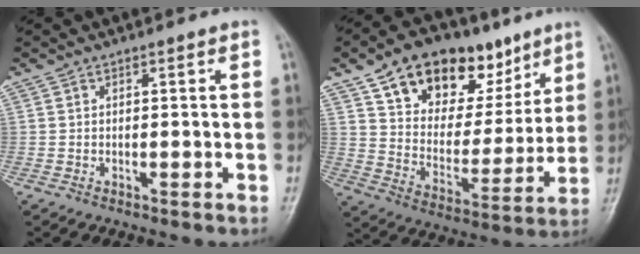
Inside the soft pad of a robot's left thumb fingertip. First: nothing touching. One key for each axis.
{"total": 22.0, "fx": 12.7, "fy": 12.9, "fz": 12.5, "tx": -0.146, "ty": -0.034, "tz": 0.212}